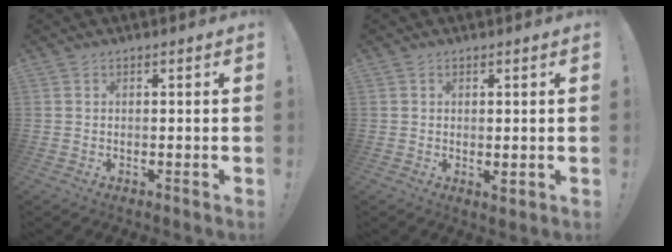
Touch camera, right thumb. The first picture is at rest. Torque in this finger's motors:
{"motor_torque": [-0.16, -0.20, 0.17, 0.11, -0.01]}